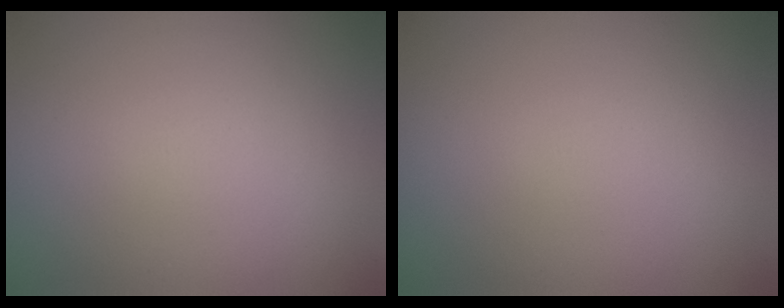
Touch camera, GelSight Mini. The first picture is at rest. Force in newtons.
{"total": 0.0}